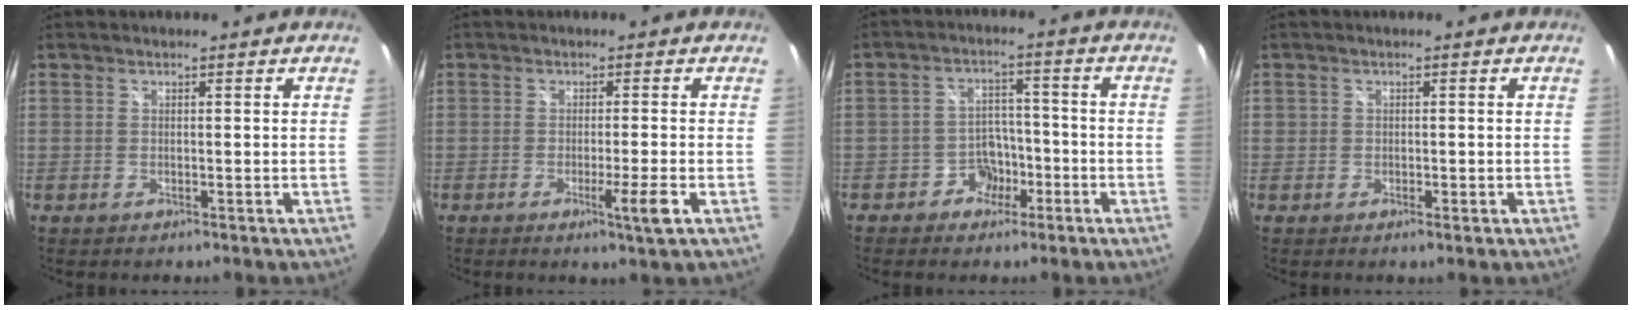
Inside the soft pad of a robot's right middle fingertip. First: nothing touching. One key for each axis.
{"total": 3.7, "fx": -1.1, "fy": -0.9, "fz": 3.4, "tx": -0.055, "ty": -0.008, "tz": -0.021}
{"total": 5.6, "fx": -3.2, "fy": 4.4, "fz": 1.4, "tx": -0.030, "ty": 0.017, "tz": -0.046}
{"total": 1.1, "fx": 0.0, "fy": 0.9, "fz": 0.7, "tx": -0.007, "ty": -0.003, "tz": -0.004}